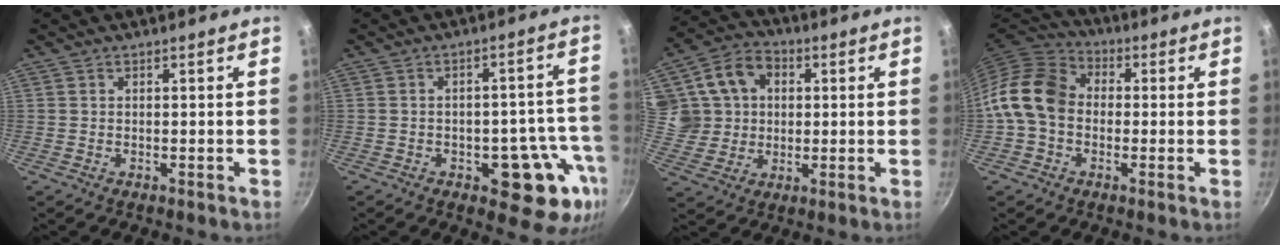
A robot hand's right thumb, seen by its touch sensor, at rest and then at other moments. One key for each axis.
{"total": 12.7, "fx": -5.0, "fy": 6.6, "fz": 9.7, "tx": -0.059, "ty": 0.031, "tz": -0.059}
{"total": 13.1, "fx": 3.2, "fy": 11.3, "fz": 5.9, "tx": -0.084, "ty": 0.010, "tz": 0.055}
{"total": 12.0, "fx": -0.6, "fy": 9.4, "fz": 7.4, "tx": -0.111, "ty": 0.027, "tz": -0.035}